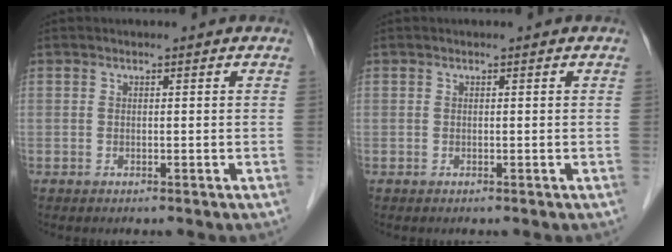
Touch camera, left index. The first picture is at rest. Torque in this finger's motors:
{"motor_torque": [-0.01, 0.02, 0.01, 0.00]}